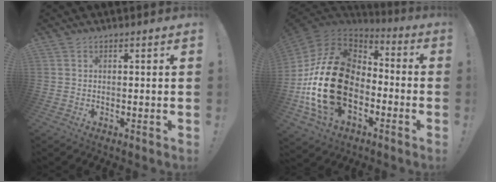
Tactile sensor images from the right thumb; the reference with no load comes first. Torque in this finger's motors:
{"motor_torque": [2.20, 2.81, 0.55, -0.06, 0.82]}